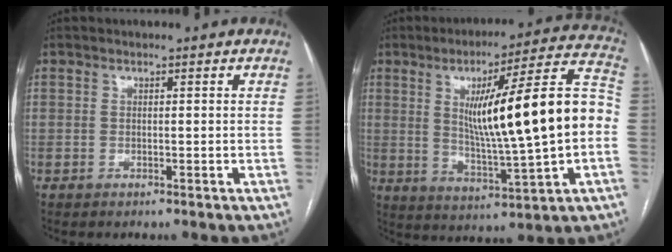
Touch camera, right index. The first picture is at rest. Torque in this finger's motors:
{"motor_torque": [1.42, -0.46, 1.05, 0.21]}